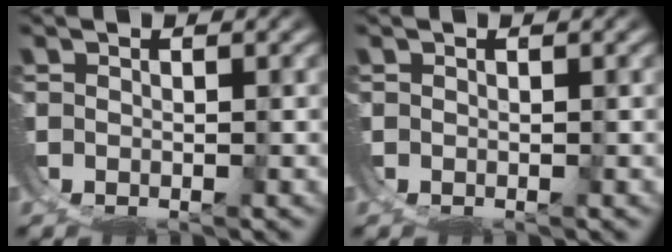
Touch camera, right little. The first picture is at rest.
{"total": 0.0}